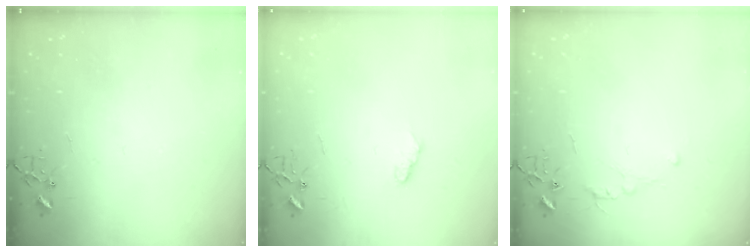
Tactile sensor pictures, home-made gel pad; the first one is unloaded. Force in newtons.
{"total": 7.2, "press": 7.1, "slide": 0.7}
{"total": 4.8, "press": 4.8, "slide": 0.7}